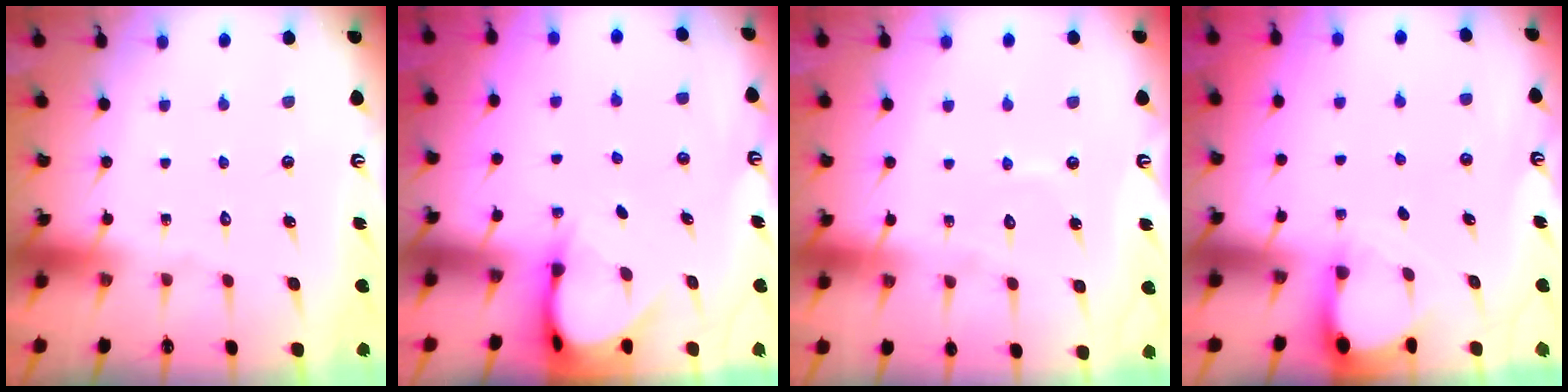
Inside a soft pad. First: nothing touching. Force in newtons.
{"total": 3.9, "press": 3.9, "slide": 0.4}
{"total": 4.6, "press": 4.6, "slide": 0.3}
{"total": 2.9, "press": 2.9, "slide": 0.3}